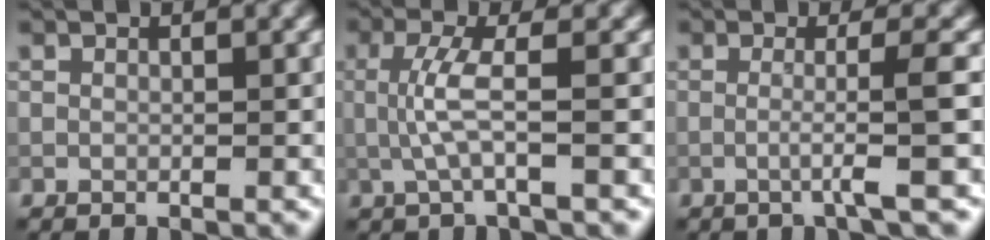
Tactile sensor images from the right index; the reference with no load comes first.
{"total": 3.2, "force": [-0.2, 0.5, 3.1], "torque": [-0.070, 0.002, -0.004]}
{"total": 3.3, "force": [-0.6, 0.3, 3.3], "torque": [-0.051, -0.002, -0.023]}